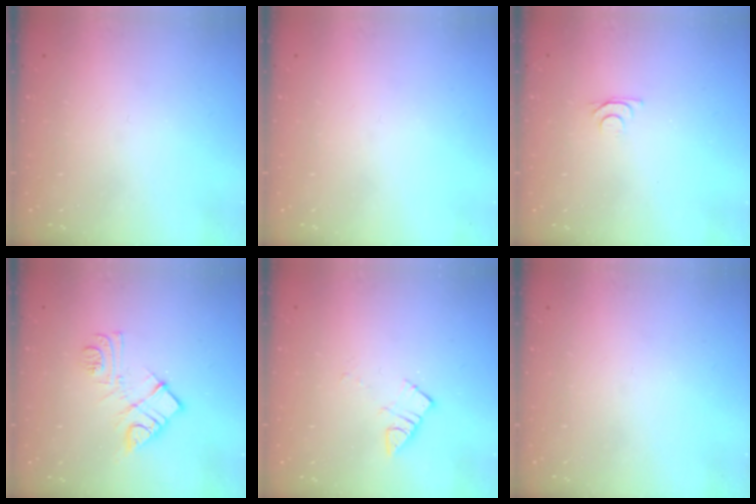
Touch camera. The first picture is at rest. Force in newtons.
{"total": 0.0}
{"total": 4.2, "press": 4.1, "slide": 0.5}
{"total": 11.1, "press": 11.1, "slide": 0.5}
{"total": 4.9, "press": 4.8, "slide": 0.5}
{"total": 0.0}